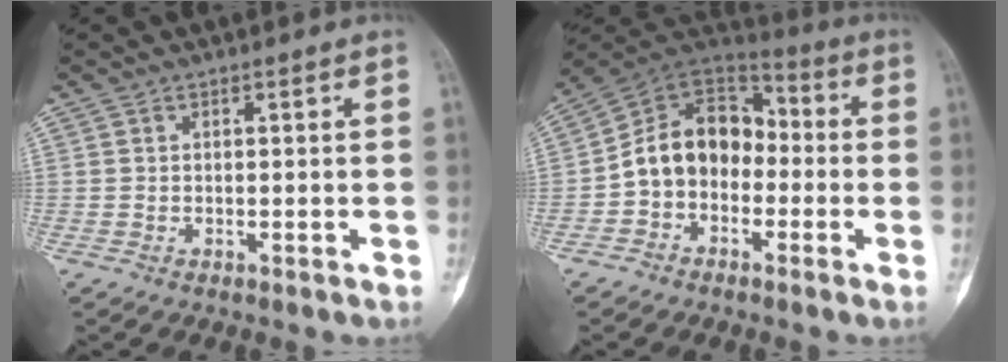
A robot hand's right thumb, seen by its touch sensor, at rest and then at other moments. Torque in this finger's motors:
{"motor_torque": [0.91, 0.93, 0.83, -0.50, 0.28]}